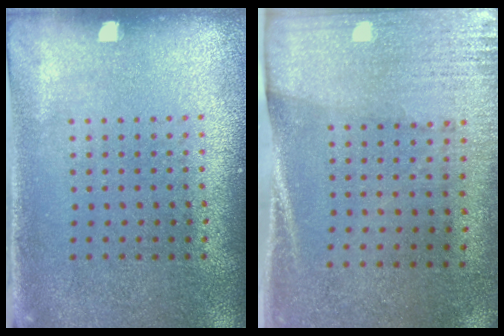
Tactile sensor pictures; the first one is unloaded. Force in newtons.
{"total": 2.7, "press": 2.4, "slide": 1.4}